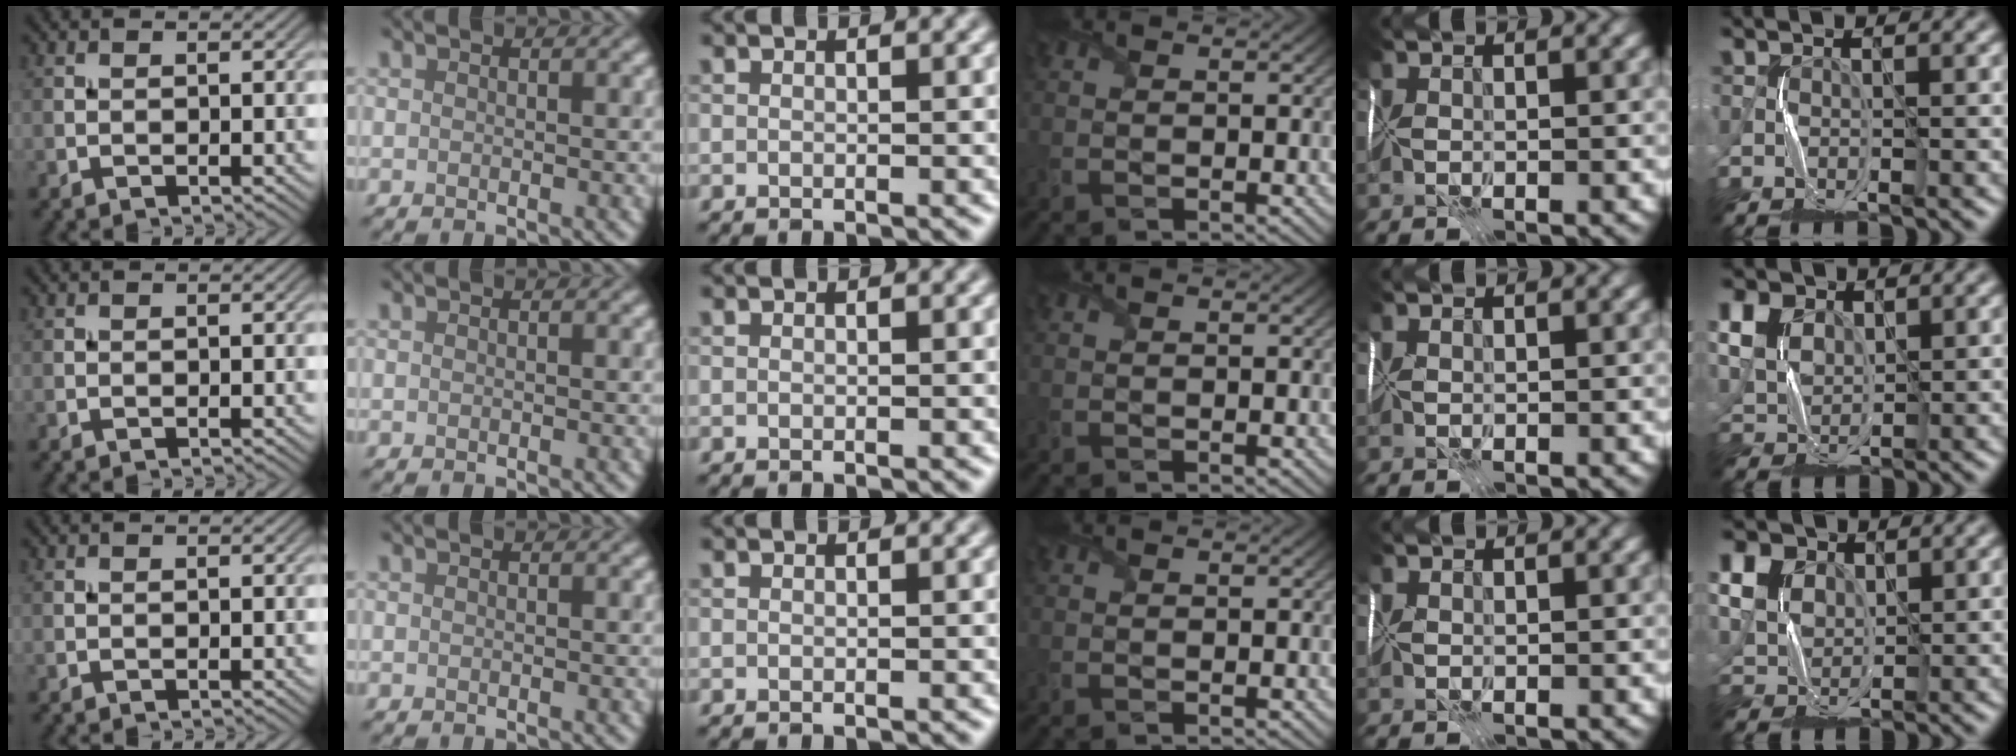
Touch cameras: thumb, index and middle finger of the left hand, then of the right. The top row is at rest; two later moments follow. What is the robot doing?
{"motion": "fold", "object": "shipping label"}